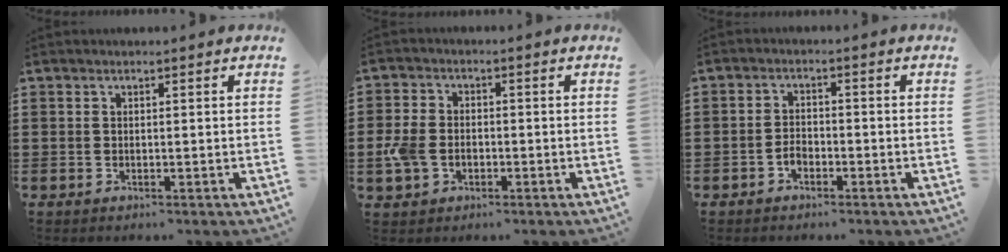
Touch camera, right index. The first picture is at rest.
{"total": 4.8, "force": [-1.4, 3.5, 3.0], "torque": [-0.091, -0.004, -0.034]}
{"total": 2.1, "force": [-1.2, 1.3, 1.2], "torque": [-0.026, 0.003, -0.026]}